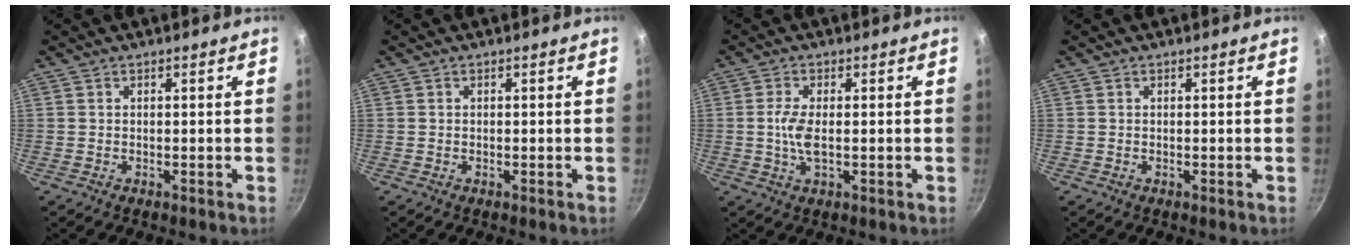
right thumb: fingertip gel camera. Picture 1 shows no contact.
{"total": 0.0}
{"total": 4.8, "force": [-0.1, 1.9, 4.4], "torque": [-0.100, -0.001, -0.005]}
{"total": 0.0}